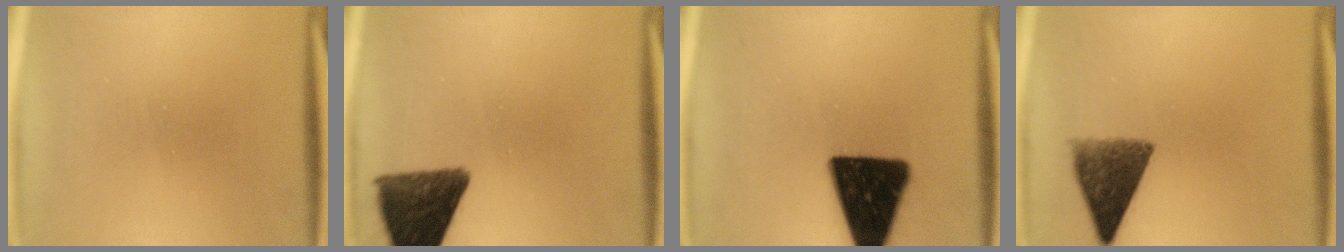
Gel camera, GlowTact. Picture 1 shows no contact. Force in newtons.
{"total": 11.6}
{"total": 18.5}
{"total": 8.8}